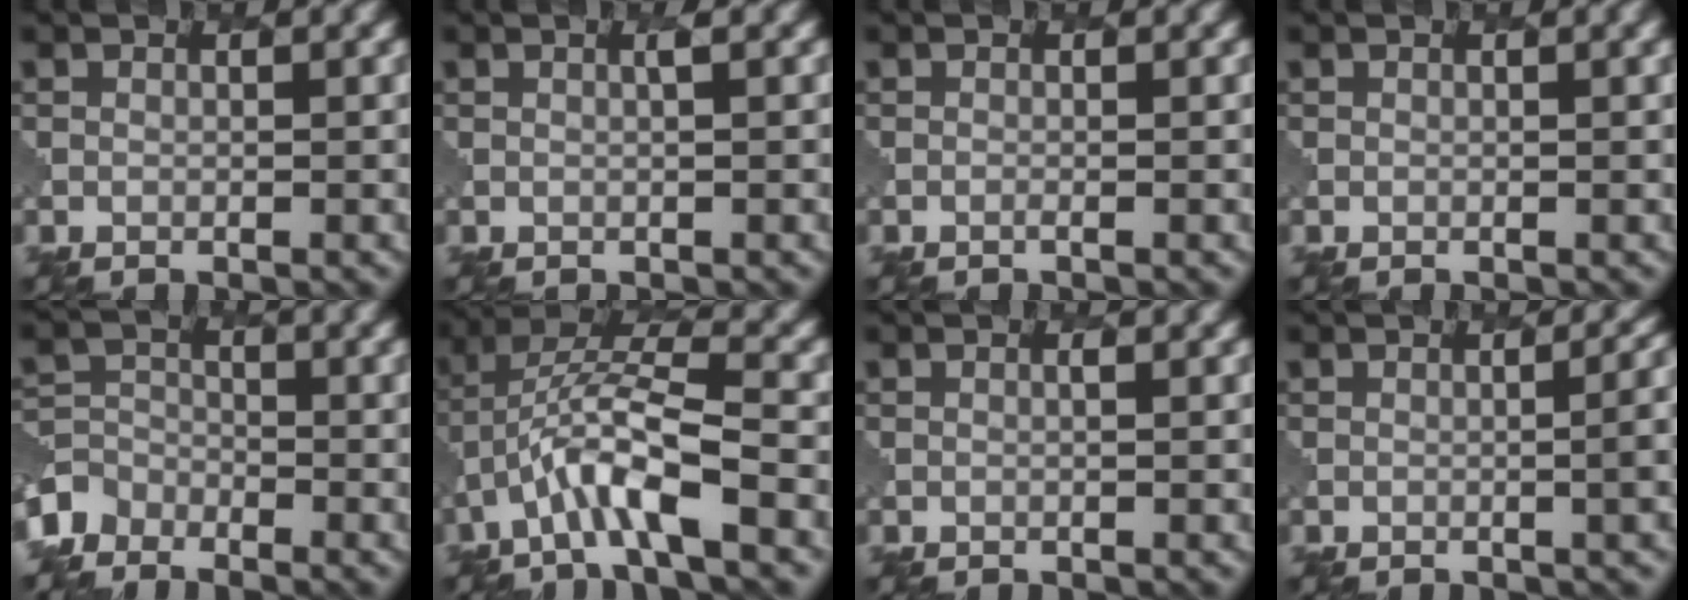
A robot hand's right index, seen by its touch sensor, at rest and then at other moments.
{"total": 1.0, "force": [0.4, 0.2, 0.9], "torque": [-0.007, 0.004, 0.005]}
{"total": 0.0}
{"total": 1.0, "force": [0.3, 0.4, 0.9], "torque": [-0.007, -0.001, 0.000]}
{"total": 3.6, "force": [-3.1, 1.8, 0.1], "torque": [0.000, -0.006, -0.070]}
{"total": 6.9, "force": [-3.0, 1.6, 6.0], "torque": [-0.113, 0.013, -0.060]}
{"total": 0.5, "force": [0.1, 0.1, 0.5], "torque": [-0.002, 0.005, 0.001]}
{"total": 4.6, "force": [-0.3, 1.6, 4.3], "torque": [-0.023, 0.010, -0.005]}